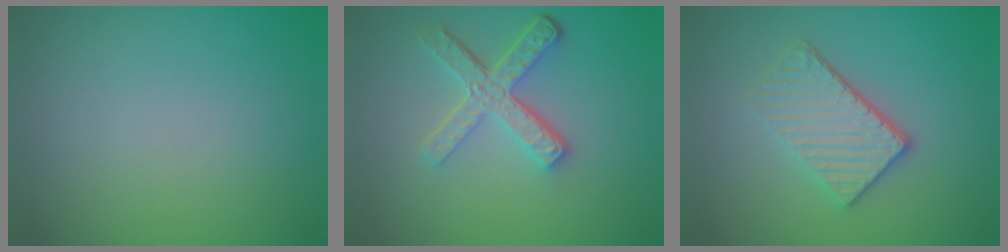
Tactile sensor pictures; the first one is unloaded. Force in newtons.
{"total": 4.7, "press": 3.4, "slide": 3.2}
{"total": 3.8, "press": 3.2, "slide": 2.0}